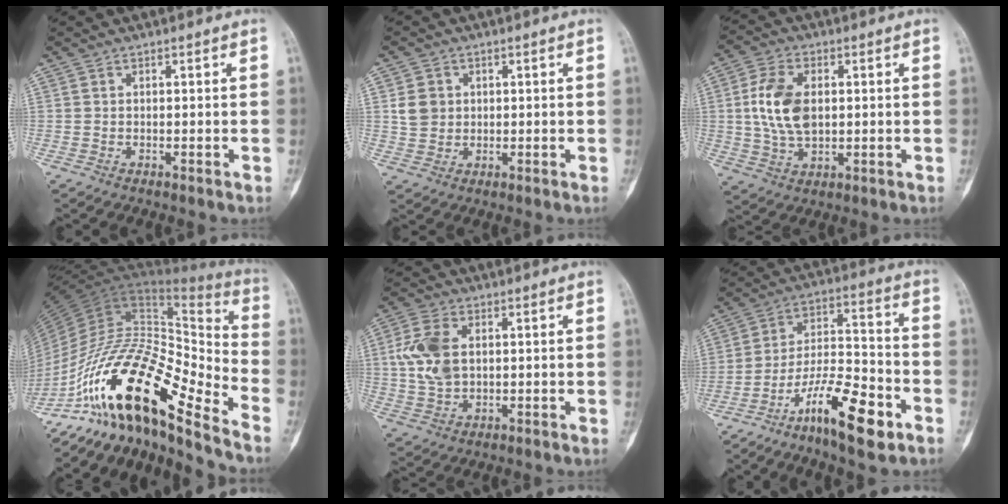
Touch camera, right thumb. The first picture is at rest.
{"total": 4.6, "force": [1.0, 4.0, 1.9], "torque": [-0.016, 0.001, 0.022]}
{"total": 10.9, "force": [1.2, 6.7, 8.5], "torque": [-0.160, -0.001, 0.028]}
{"total": 26.6, "force": [-17.7, 7.4, 18.4], "torque": [-0.352, 0.081, -0.315]}
{"total": 9.5, "force": [1.6, 6.0, 7.1], "torque": [-0.152, 0.002, 0.037]}
{"total": 15.4, "force": [-8.6, 4.4, 12.0], "torque": [-0.204, 0.066, -0.150]}